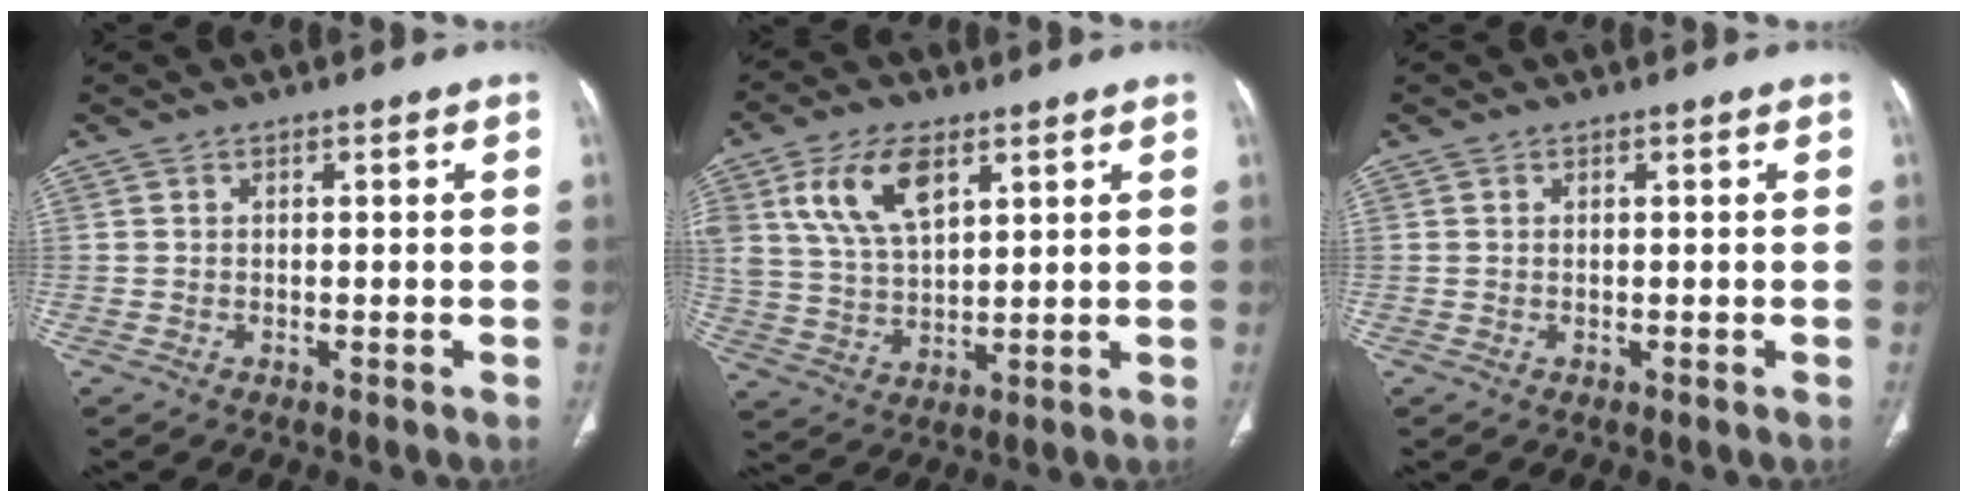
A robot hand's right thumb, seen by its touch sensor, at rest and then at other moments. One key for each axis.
{"total": 12.1, "fx": 5.6, "fy": 6.3, "fz": 8.7, "tx": -0.159, "ty": -0.015, "tz": 0.114}
{"total": 0.0}